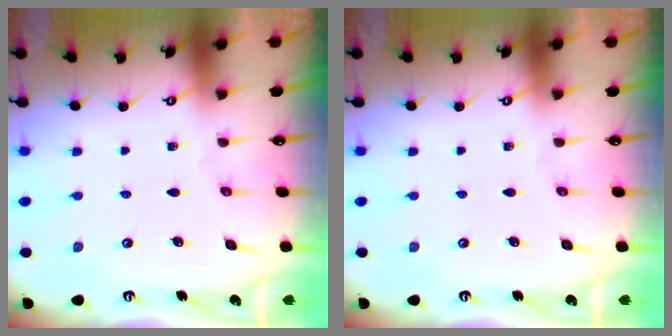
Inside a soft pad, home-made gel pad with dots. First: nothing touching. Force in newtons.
{"total": 0.0}